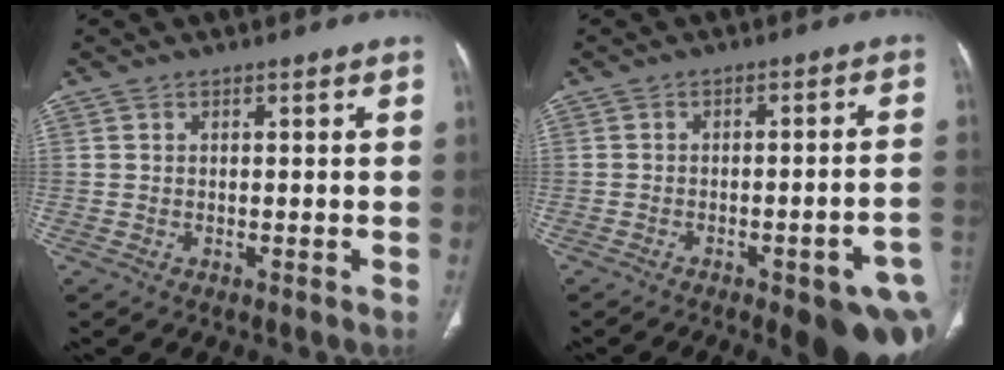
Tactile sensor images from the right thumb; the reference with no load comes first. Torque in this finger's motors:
{"motor_torque": [1.77, 1.02, 1.17, -0.97, 0.06]}